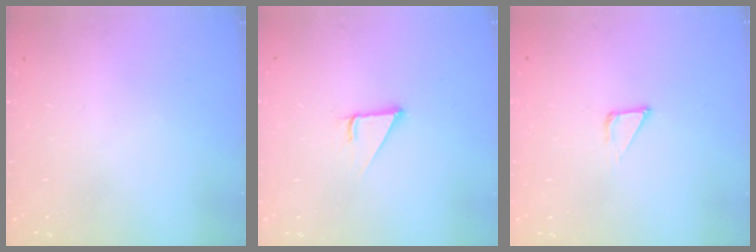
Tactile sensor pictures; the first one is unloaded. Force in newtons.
{"total": 2.8, "press": 2.8, "slide": 0.1}
{"total": 2.8, "press": 2.8, "slide": 0.1}